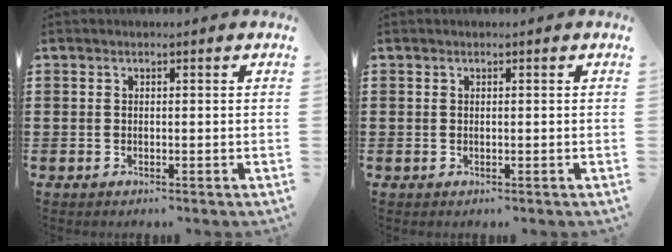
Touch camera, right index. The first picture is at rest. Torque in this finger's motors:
{"motor_torque": [0.95, 1.19, 0.00, 0.01]}